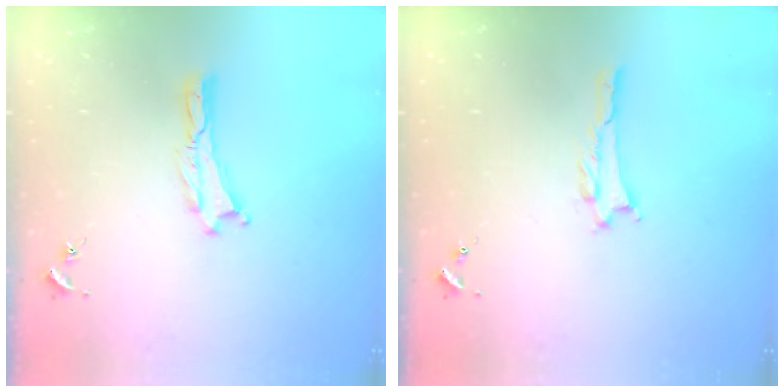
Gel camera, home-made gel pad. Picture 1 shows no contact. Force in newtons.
{"total": 0.6, "press": 0.6, "slide": 0.1}